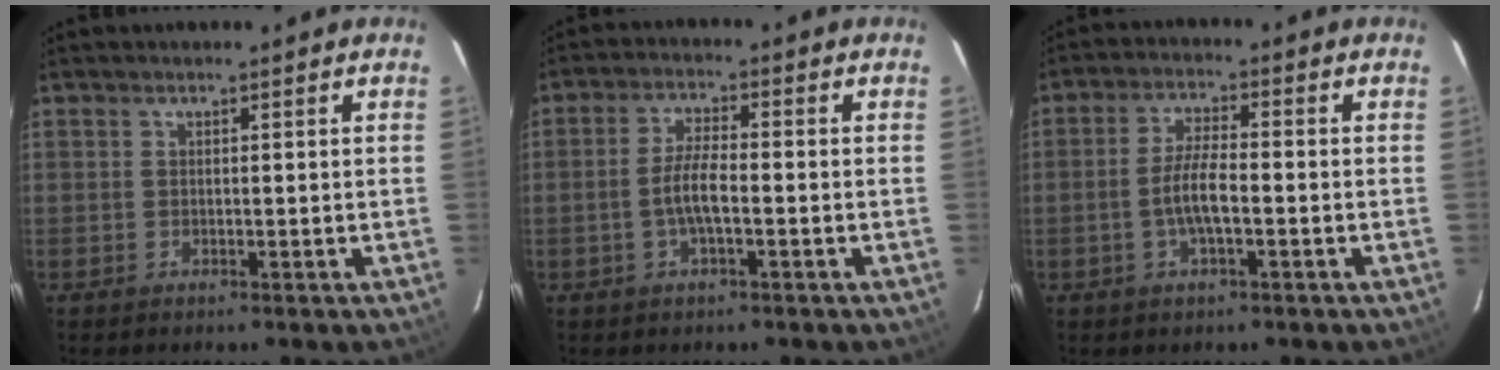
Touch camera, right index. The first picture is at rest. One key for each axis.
{"total": 5.1, "fx": -1.5, "fy": 1.3, "fz": 4.7, "tx": -0.095, "ty": 0.003, "tz": -0.028}
{"total": 5.7, "fx": -1.7, "fy": 1.5, "fz": 5.3, "tx": -0.106, "ty": 0.002, "tz": -0.031}